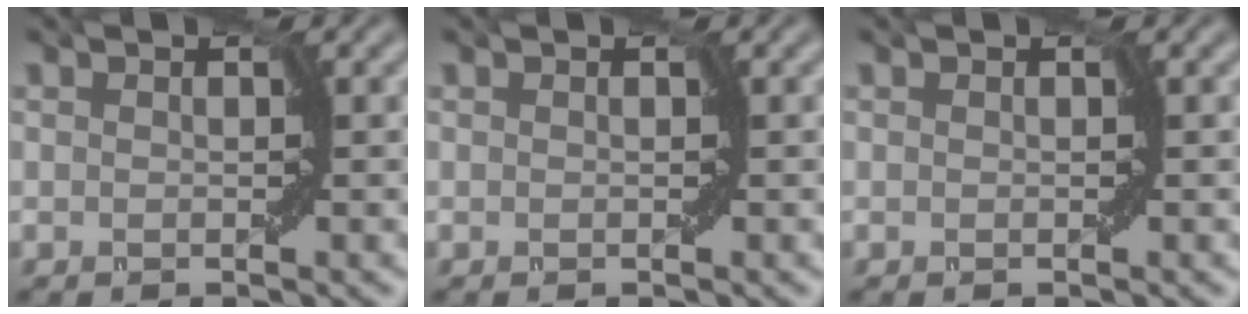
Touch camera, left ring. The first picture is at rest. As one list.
[{"total": 0.0}, {"total": 0.0}]